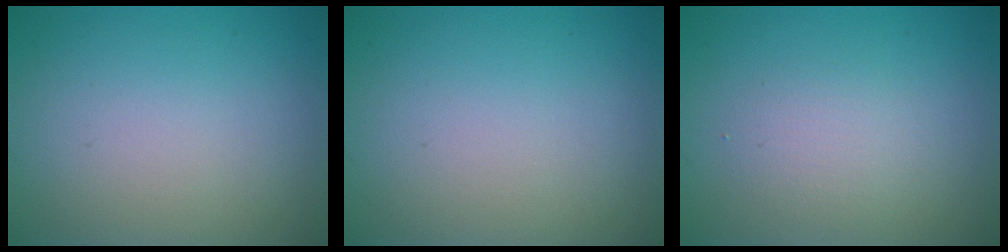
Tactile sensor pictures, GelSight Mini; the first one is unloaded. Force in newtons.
{"total": 0.0}
{"total": 2.0, "press": 2.0, "slide": 0.2}